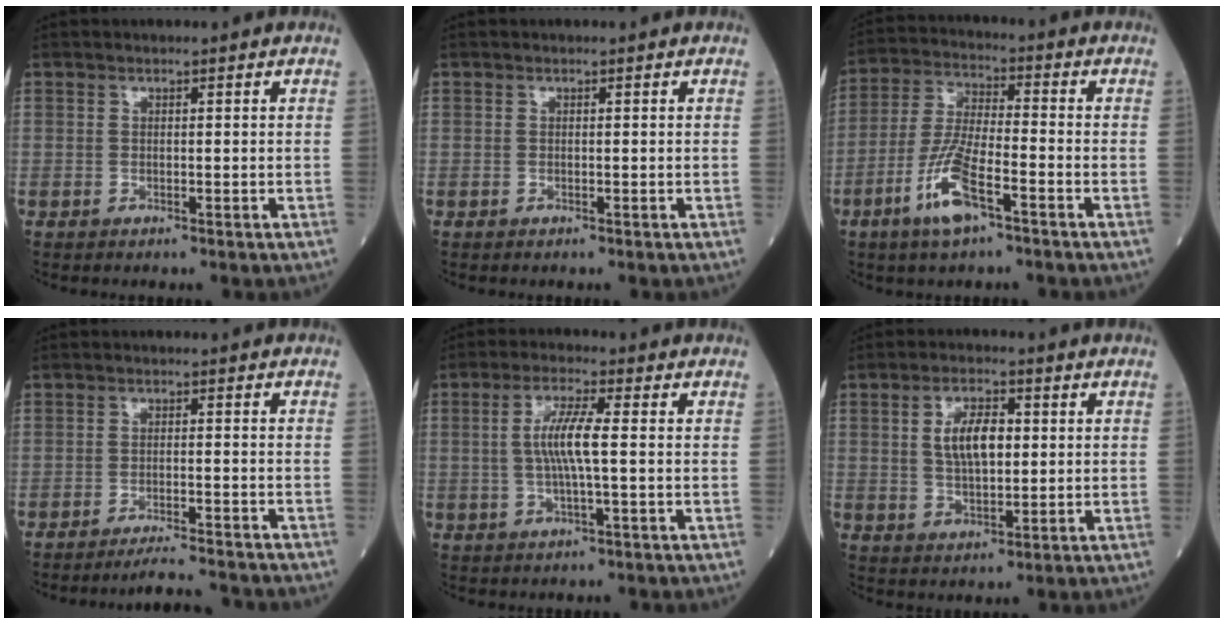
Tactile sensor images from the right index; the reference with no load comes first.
{"total": 0.0}
{"total": 9.8, "force": [-5.1, 2.1, 8.2], "torque": [-0.172, -0.009, -0.097]}
{"total": 7.5, "force": [-7.2, -0.4, 2.1], "torque": [-0.026, -0.010, -0.107]}
{"total": 6.2, "force": [0.2, 0.3, 6.2], "torque": [-0.127, 0.002, 0.002]}
{"total": 6.9, "force": [1.3, 3.0, 6.1], "torque": [-0.119, 0.006, 0.026]}